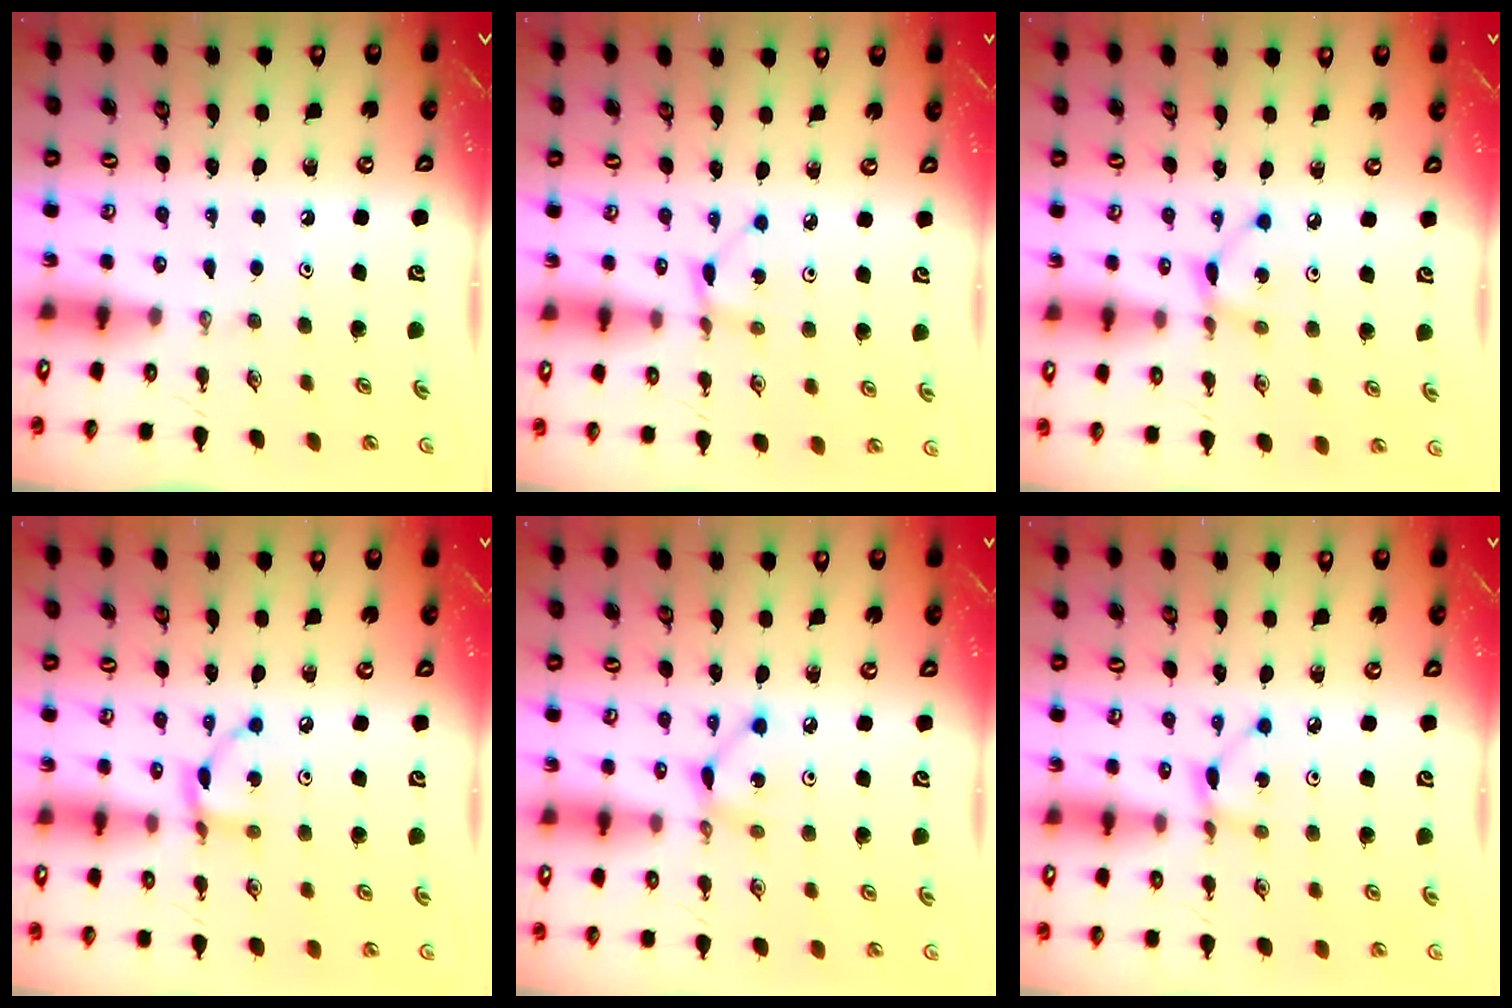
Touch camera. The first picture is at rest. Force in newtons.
{"total": 2.2, "press": 2.2, "slide": 0.3}
{"total": 4.5, "press": 4.5, "slide": 0.1}
{"total": 7.1, "press": 7.1, "slide": 0.3}
{"total": 4.5, "press": 4.5, "slide": 0.2}
{"total": 2.7, "press": 2.7, "slide": 0.1}